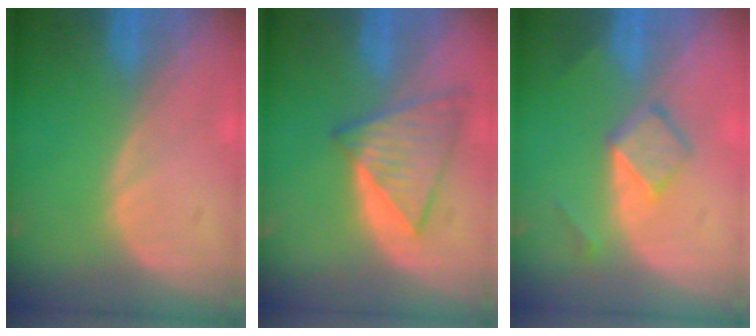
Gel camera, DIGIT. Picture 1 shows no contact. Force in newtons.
{"total": 6.9, "press": 6.9, "slide": 1.0}
{"total": 4.3, "press": 4.3, "slide": 0.6}